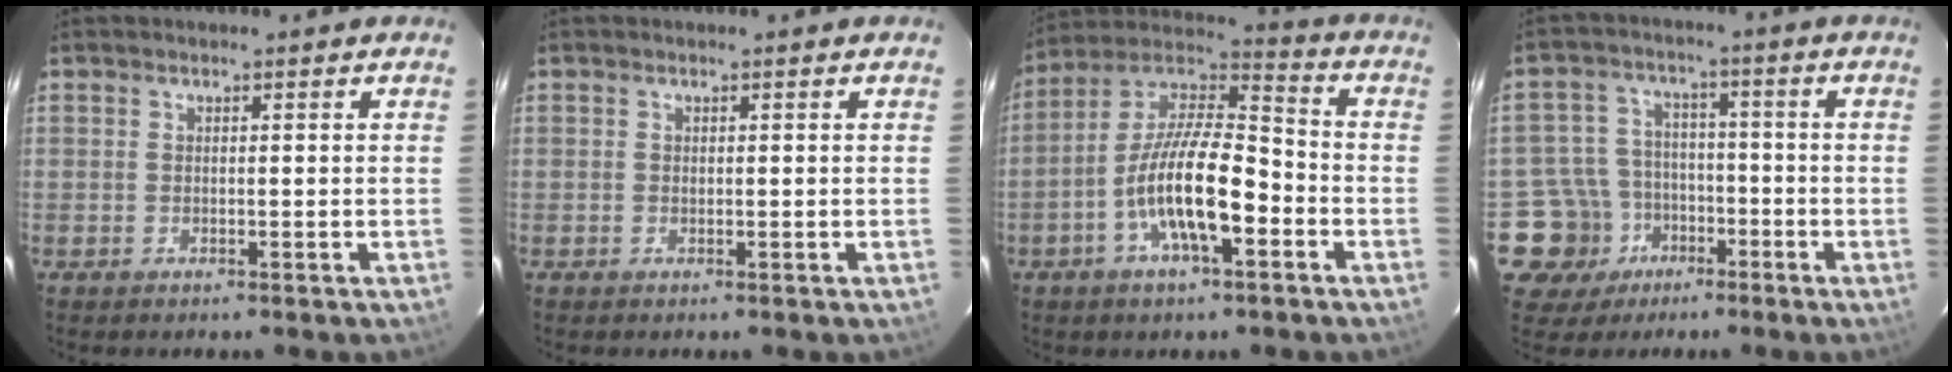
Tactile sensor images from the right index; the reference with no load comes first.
{"total": 0.0}
{"total": 15.3, "force": [-5.6, 4.8, 13.4], "torque": [-0.255, 0.002, -0.108]}
{"total": 9.8, "force": [-4.7, 8.6, 0.6], "torque": [-0.041, 0.031, -0.068]}